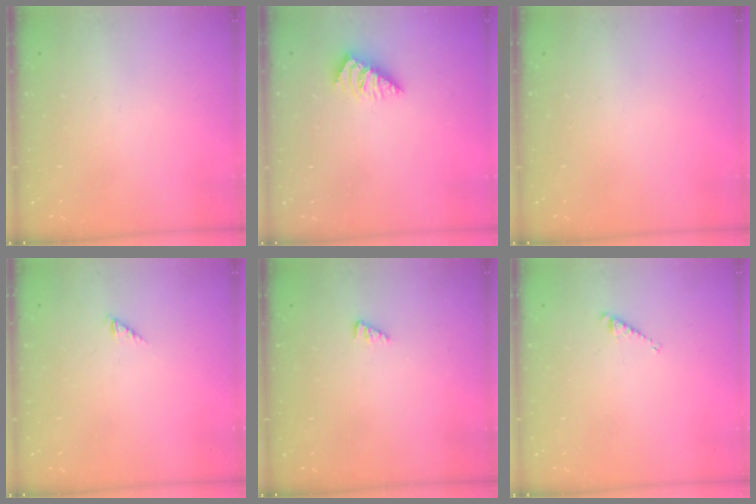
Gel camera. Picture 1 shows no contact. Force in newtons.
{"total": 1.3, "press": 1.2, "slide": 0.3}
{"total": 0.0}
{"total": 0.0}
{"total": 1.6, "press": 1.5, "slide": 0.4}
{"total": 3.1, "press": 3.1, "slide": 0.4}